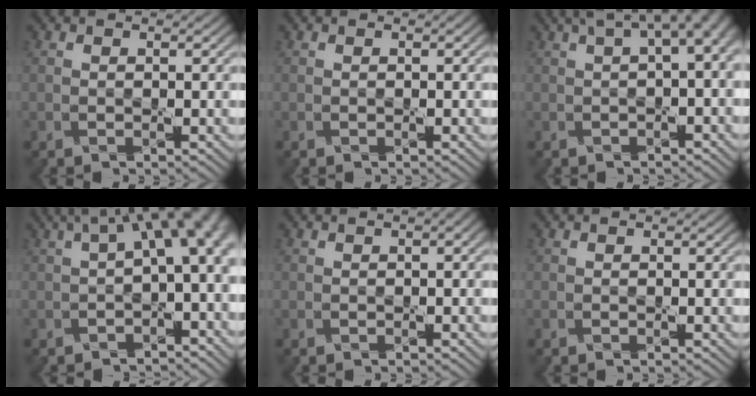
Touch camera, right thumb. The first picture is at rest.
{"total": 0.0}
{"total": 7.1, "force": [2.3, 2.2, 6.3], "torque": [-0.086, 0.026, 0.035]}
{"total": 9.3, "force": [1.3, 3.9, 8.3], "torque": [-0.113, 0.017, 0.023]}
{"total": 1.3, "force": [0.3, 0.4, 1.2], "torque": [-0.018, 0.002, 0.005]}
{"total": 0.0}